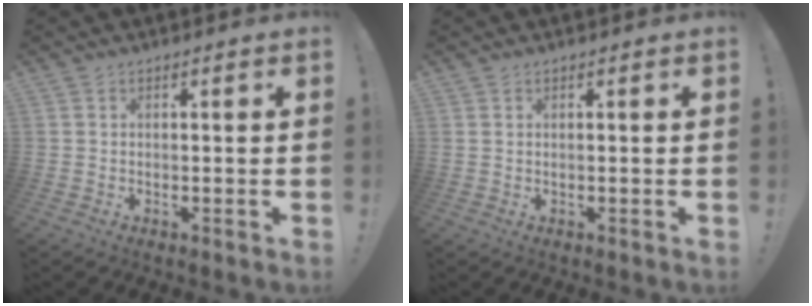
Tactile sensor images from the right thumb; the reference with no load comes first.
{"total": 0.0}